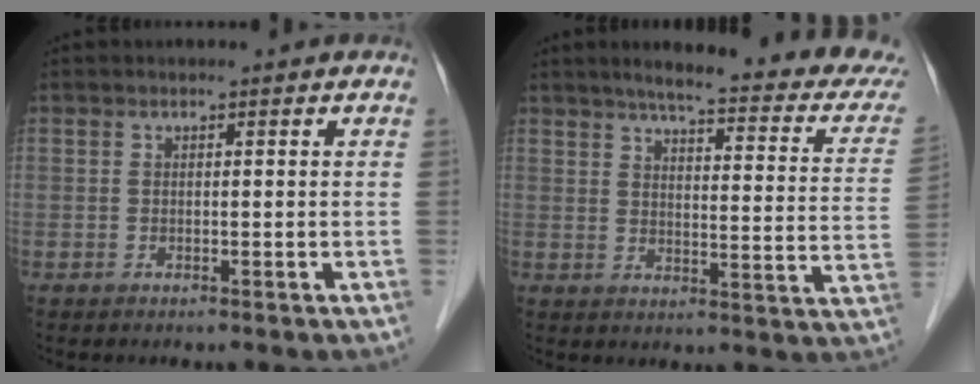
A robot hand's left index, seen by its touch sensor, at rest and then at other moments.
{"total": 21.3, "force": [18.4, 2.2, 10.5], "torque": [-0.122, -0.034, 0.208]}